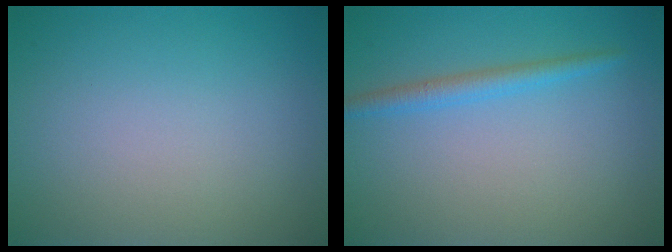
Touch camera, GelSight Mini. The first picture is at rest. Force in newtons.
{"total": 1.9, "press": 1.8, "slide": 0.2}